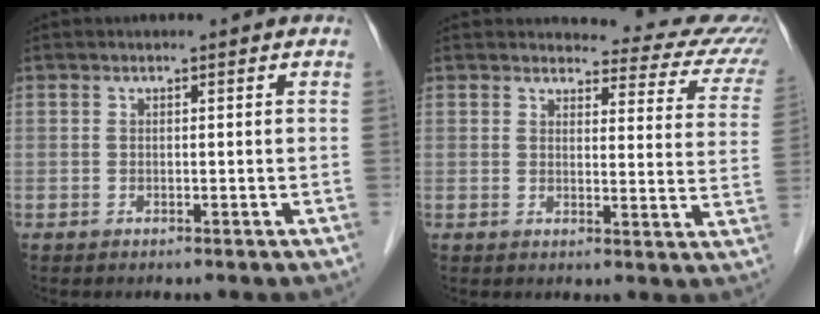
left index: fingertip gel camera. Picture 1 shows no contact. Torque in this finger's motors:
{"motor_torque": [-0.58, -0.76, 0.12, 0.00]}